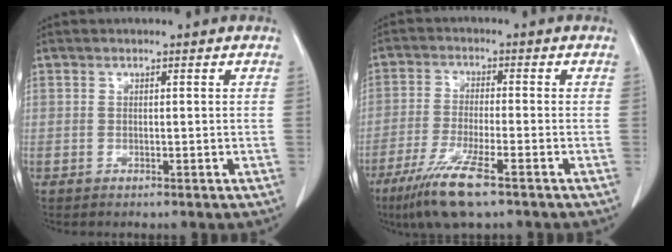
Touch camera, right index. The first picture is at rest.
{"total": 9.0, "force": [-5.6, 0.8, 7.0], "torque": [-0.138, -0.023, -0.098]}